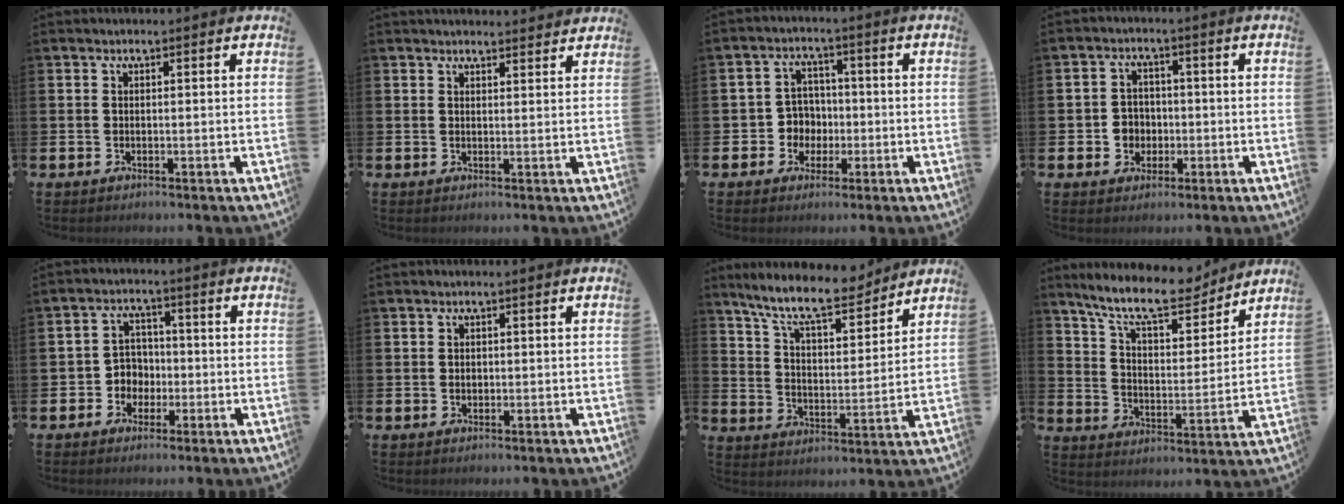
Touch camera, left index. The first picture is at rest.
{"total": 2.1, "force": [2.1, 0.4, 0.0], "torque": [0.005, -0.009, 0.036]}
{"total": 4.4, "force": [-0.6, 4.3, 0.9], "torque": [-0.030, 0.004, -0.017]}
{"total": 3.4, "force": [-0.6, 3.3, 0.7], "torque": [-0.021, 0.005, -0.018]}
{"total": 3.8, "force": [-0.9, 3.5, 1.0], "torque": [-0.026, 0.000, -0.026]}
{"total": 0.8, "force": [0.1, 0.7, 0.4], "torque": [0.005, 0.001, -0.002]}
{"total": 10.1, "force": [9.0, 2.1, 4.2], "torque": [-0.099, -0.057, 0.156]}
{"total": 11.3, "force": [10.1, 2.7, 4.5], "torque": [-0.101, -0.064, 0.175]}